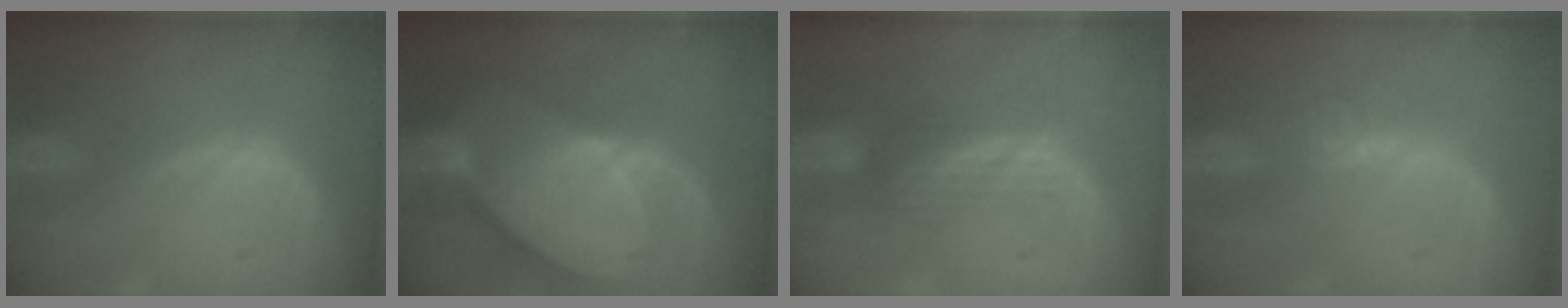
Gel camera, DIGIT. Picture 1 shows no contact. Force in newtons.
{"total": 10.2, "press": 8.9, "slide": 5.0}
{"total": 3.5, "press": 2.8, "slide": 2.1}
{"total": 3.6, "press": 3.5, "slide": 1.0}